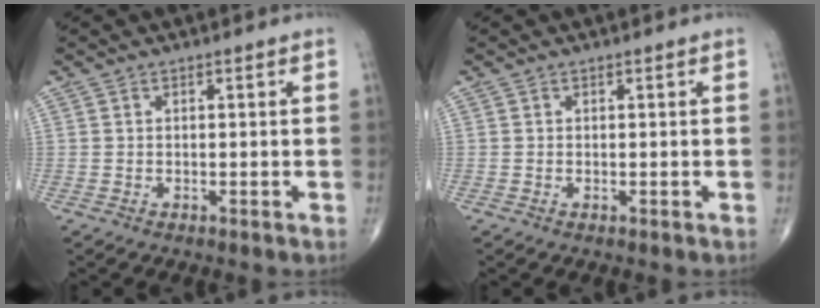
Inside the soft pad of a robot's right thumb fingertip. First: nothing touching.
{"total": 0.0}